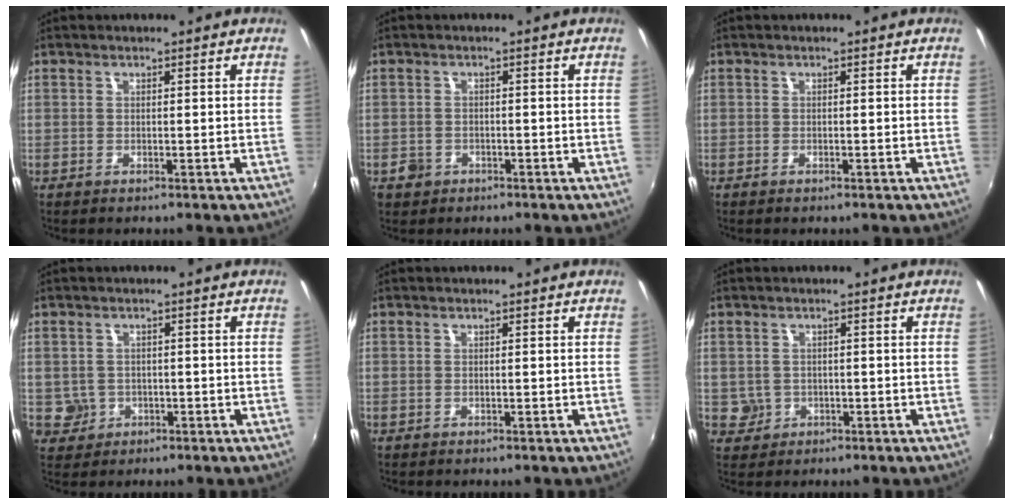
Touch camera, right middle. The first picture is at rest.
{"total": 2.6, "force": [-1.3, 2.2, 0.6], "torque": [-0.017, -0.001, -0.021]}
{"total": 0.7, "force": [-0.6, 0.2, 0.4], "torque": [-0.008, -0.001, -0.009]}
{"total": 3.8, "force": [-0.7, 3.7, 0.6], "torque": [-0.020, 0.002, -0.003]}
{"total": 0.0}
{"total": 3.0, "force": [-0.3, 2.9, 0.5], "torque": [-0.012, 0.000, 0.001]}